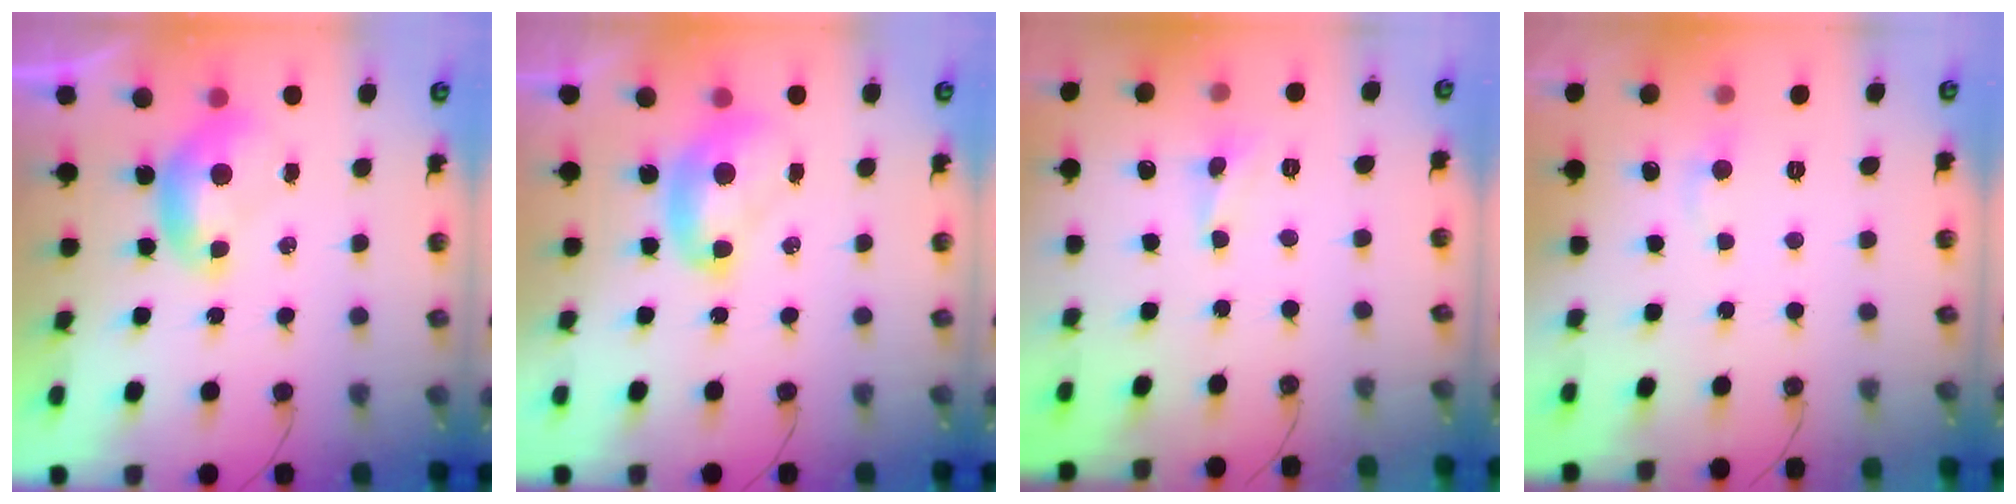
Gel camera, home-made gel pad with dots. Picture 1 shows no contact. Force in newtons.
{"total": 2.4, "press": 2.4, "slide": 0.3}
{"total": 0.0}
{"total": 1.2, "press": 0.9, "slide": 0.8}